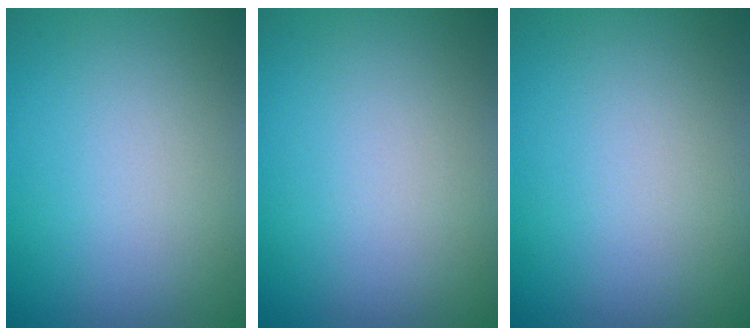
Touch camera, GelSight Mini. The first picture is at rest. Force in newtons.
{"total": 0.0}
{"total": 0.0}